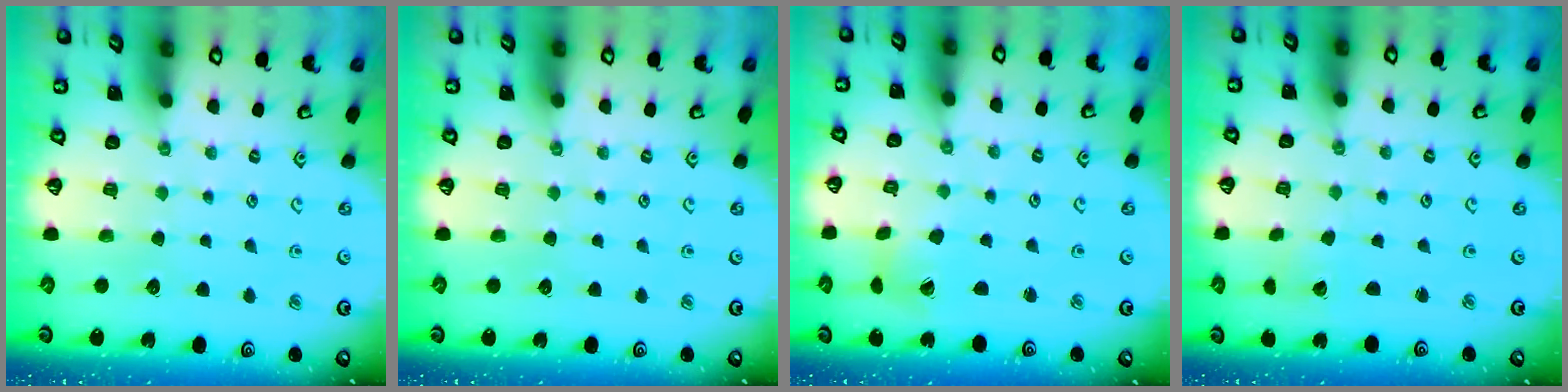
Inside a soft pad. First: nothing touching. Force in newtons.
{"total": 0.0}
{"total": 2.7, "press": 2.7, "slide": 0.4}
{"total": 1.6, "press": 1.6, "slide": 0.0}